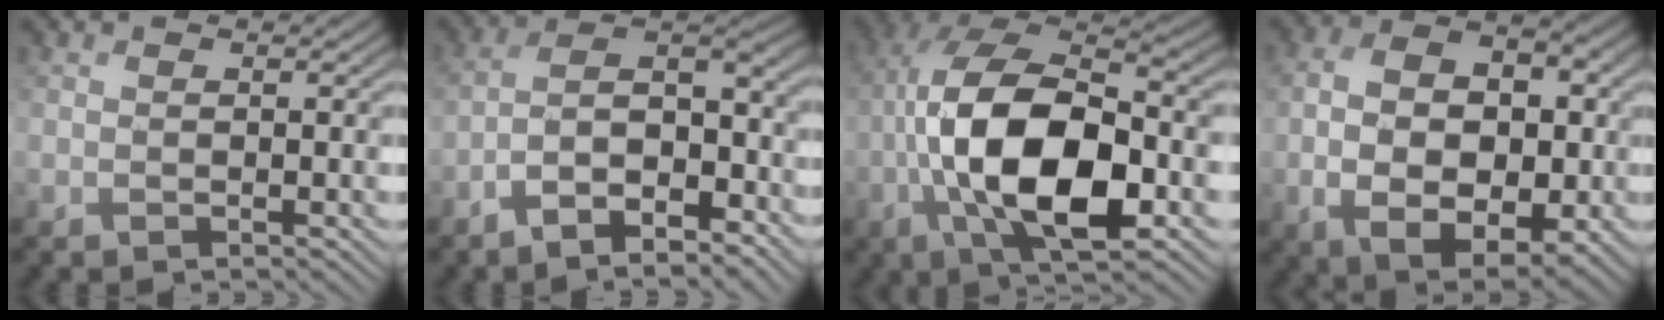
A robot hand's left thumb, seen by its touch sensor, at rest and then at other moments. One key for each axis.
{"total": 9.1, "fx": -5.8, "fy": 3.5, "fz": 6.1, "tx": -0.096, "ty": 0.000, "tz": -0.116}
{"total": 15.7, "fx": -3.6, "fy": 7.4, "fz": 13.3, "tx": -0.271, "ty": -0.006, "tz": -0.076}
{"total": 12.8, "fx": -1.6, "fy": 8.4, "fz": 9.6, "tx": -0.180, "ty": -0.014, "tz": -0.018}